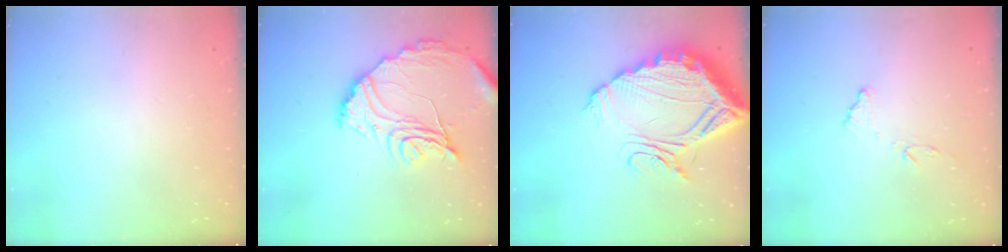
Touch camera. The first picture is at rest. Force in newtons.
{"total": 16.8, "press": 16.7, "slide": 1.5}
{"total": 20.5, "press": 20.4, "slide": 1.9}
{"total": 8.7, "press": 8.7, "slide": 0.5}